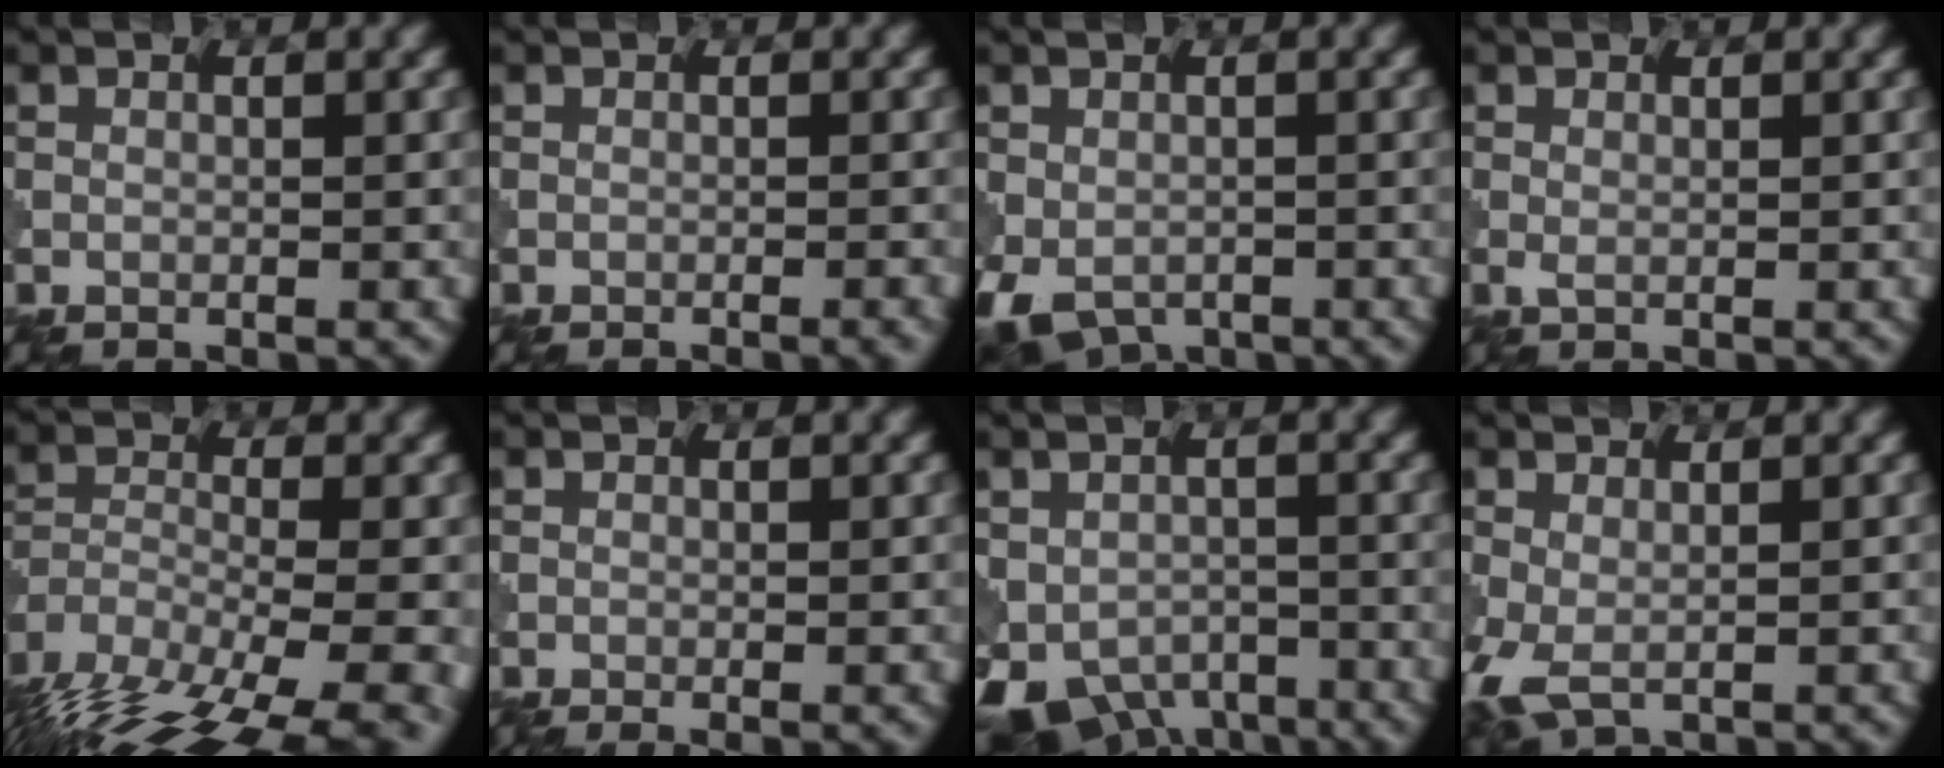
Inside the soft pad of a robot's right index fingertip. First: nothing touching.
{"total": 0.7, "force": [-0.5, -0.1, 0.4], "torque": [-0.006, 0.000, -0.010]}
{"total": 5.6, "force": [-2.6, 3.5, 3.5], "torque": [-0.073, -0.024, -0.036]}
{"total": 0.7, "force": [0.3, 0.1, 0.7], "torque": [-0.020, 0.000, 0.004]}
{"total": 14.3, "force": [-9.8, 5.5, 8.8], "torque": [-0.162, -0.026, -0.139]}
{"total": 0.6, "force": [-0.3, -0.1, 0.6], "torque": [-0.010, -0.005, -0.008]}
{"total": 8.1, "force": [-4.3, 4.9, 4.9], "torque": [-0.091, -0.023, -0.072]}
{"total": 3.1, "force": [-0.1, 1.5, 2.8], "torque": [-0.075, -0.003, -0.005]}